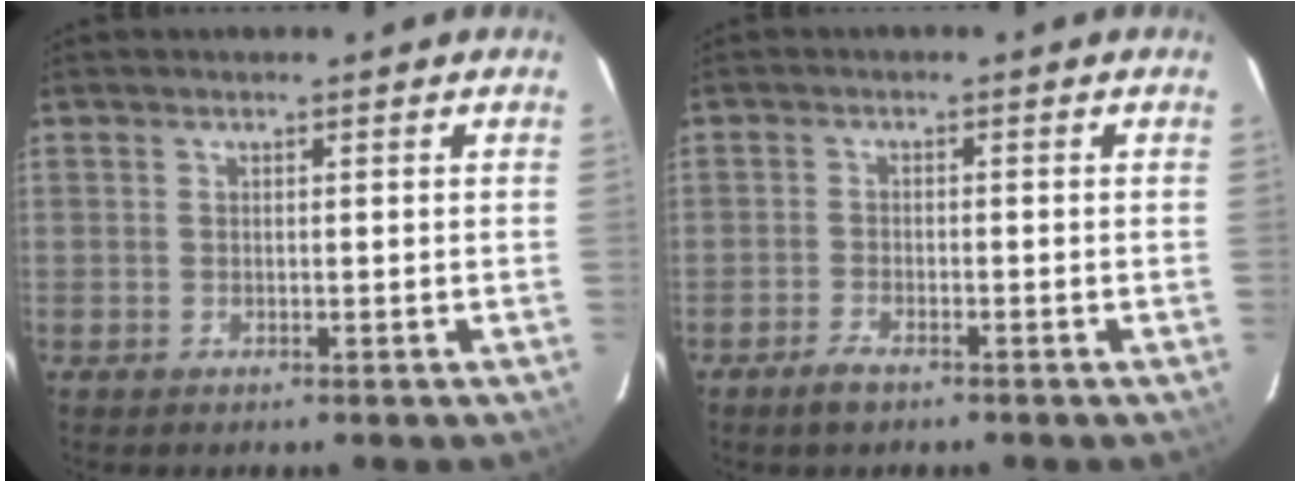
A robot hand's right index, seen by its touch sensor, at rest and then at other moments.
{"total": 3.0, "force": [-2.3, 1.1, 1.6], "torque": [-0.046, -0.001, -0.046]}